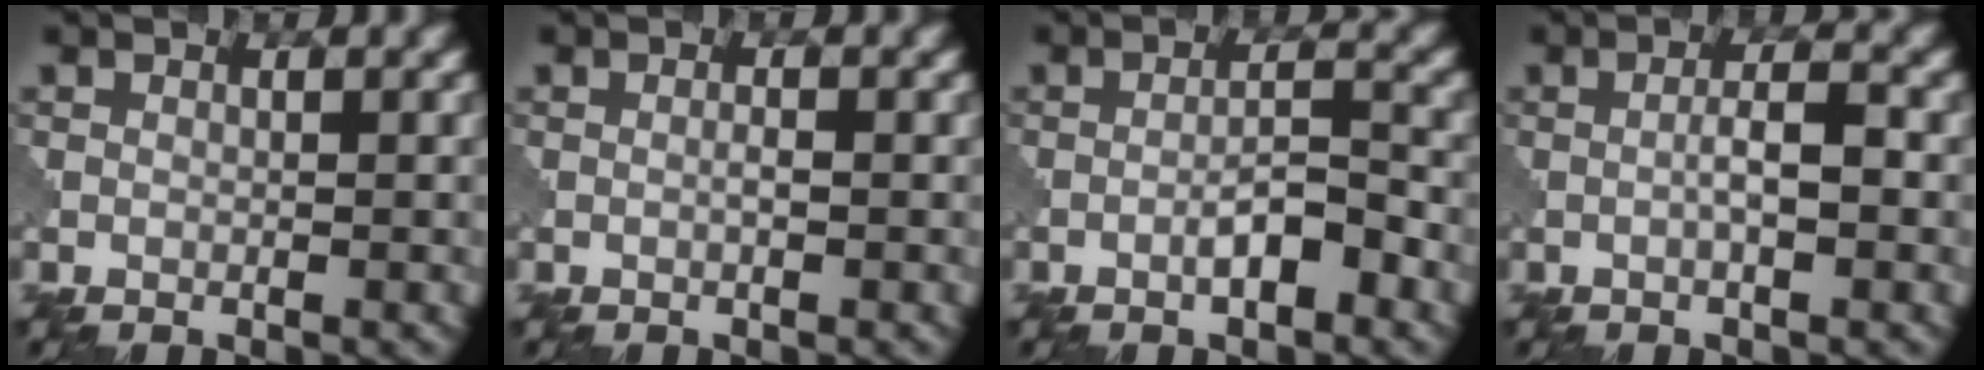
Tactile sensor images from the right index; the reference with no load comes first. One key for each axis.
{"total": 0.7, "fx": -0.2, "fy": 0.0, "fz": 0.6, "tx": -0.013, "ty": 0.001, "tz": -0.004}
{"total": 3.1, "fx": -1.6, "fy": 0.7, "fz": 2.6, "tx": -0.043, "ty": 0.011, "tz": -0.029}
{"total": 2.6, "fx": -0.4, "fy": 0.5, "fz": 2.5, "tx": -0.045, "ty": 0.004, "tz": -0.010}